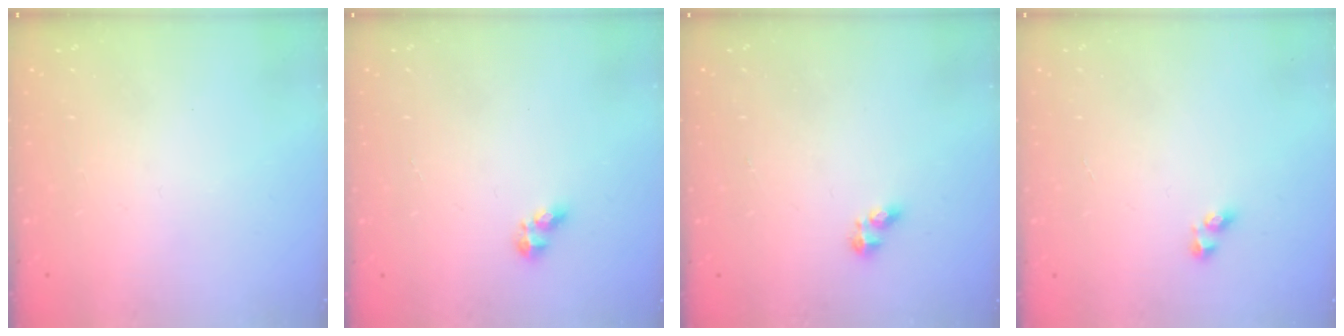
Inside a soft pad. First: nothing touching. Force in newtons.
{"total": 4.8, "press": 4.8, "slide": 0.6}
{"total": 3.2, "press": 3.2, "slide": 0.5}
{"total": 2.5, "press": 2.2, "slide": 1.3}